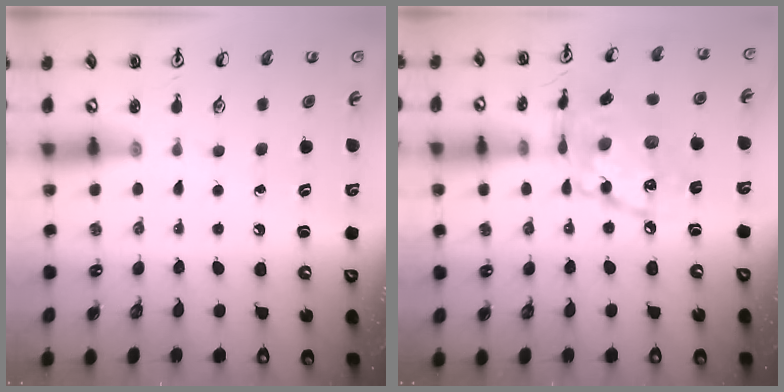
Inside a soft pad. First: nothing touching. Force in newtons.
{"total": 15.7, "press": 15.7, "slide": 1.3}